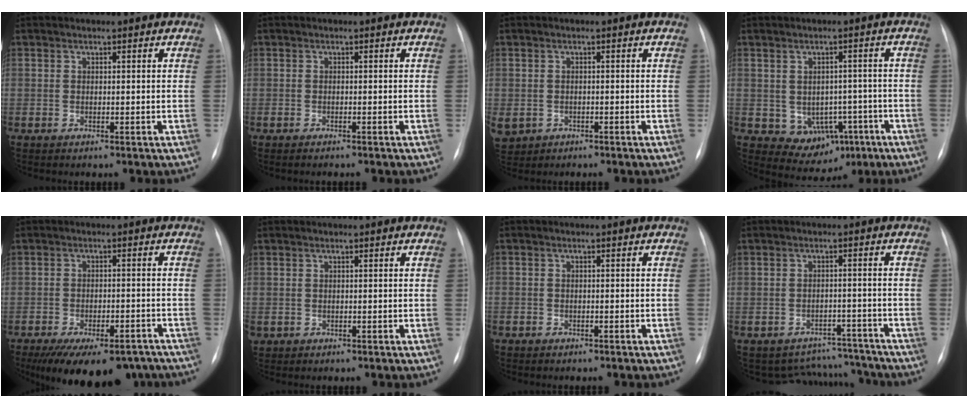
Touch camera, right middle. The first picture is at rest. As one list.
[{"total": 1.7, "force": [-1.5, 0.1, 0.9], "torque": [-0.013, -0.004, -0.017]}, {"total": 6.2, "force": [-3.0, 5.0, 2.2], "torque": [-0.064, 0.000, -0.042]}, {"total": 7.5, "force": [-2.4, 5.9, 3.9], "torque": [-0.049, 0.018, -0.015]}, {"total": 17.3, "force": [-13.5, 6.8, 8.4], "torque": [-0.130, -0.010, -0.177]}, {"total": 0.7, "force": [-0.2, 0.7, 0.1], "torque": [-0.001, 0.004, 0.001]}, {"total": 1.8, "force": [-1.3, 1.2, 0.4], "torque": [-0.011, 0.004, -0.015]}, {"total": 8.4, "force": [-7.6, 3.3, -0.9], "torque": [0.026, 0.036, -0.094]}]